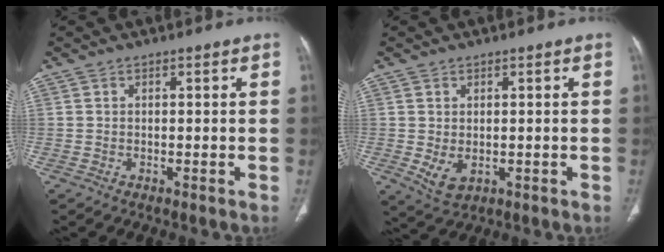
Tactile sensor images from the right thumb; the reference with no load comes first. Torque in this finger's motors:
{"motor_torque": [-0.53, 0.00, -0.25, 0.20, 0.01]}